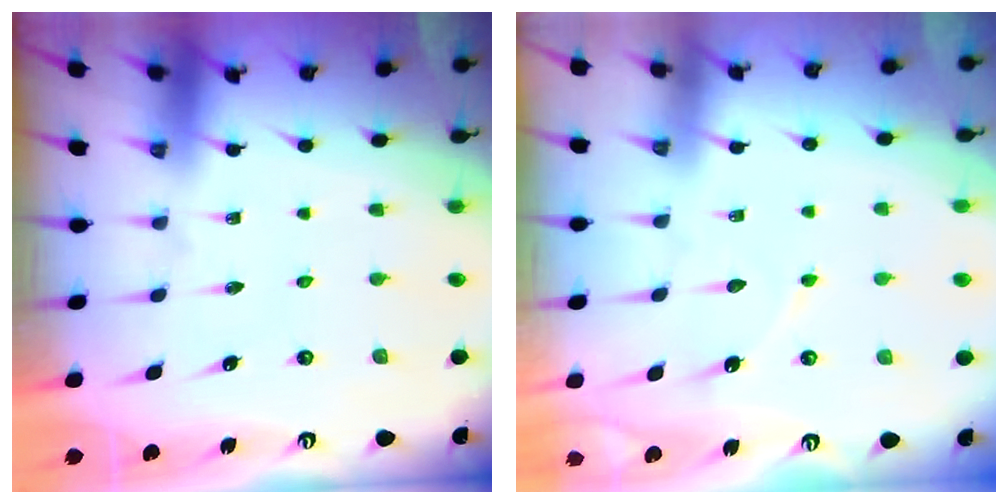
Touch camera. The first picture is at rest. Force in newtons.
{"total": 4.0, "press": 3.9, "slide": 0.4}